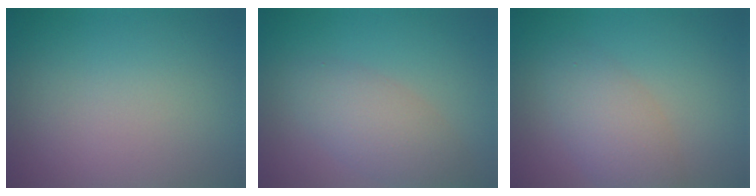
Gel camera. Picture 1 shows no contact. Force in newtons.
{"total": 3.9, "press": 3.9, "slide": 0.2}
{"total": 3.7, "press": 3.7, "slide": 0.0}